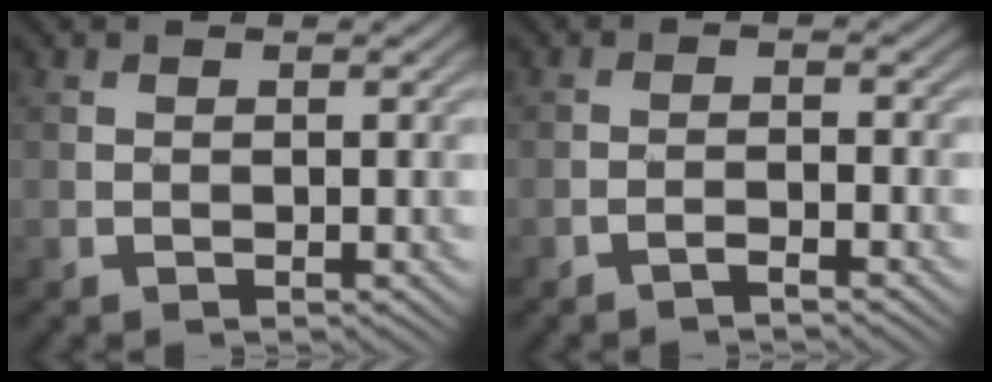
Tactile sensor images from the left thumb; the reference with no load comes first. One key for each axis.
{"total": 1.7, "fx": -1.4, "fy": 0.1, "fz": 1.0, "tx": -0.020, "ty": 0.005, "tz": -0.032}